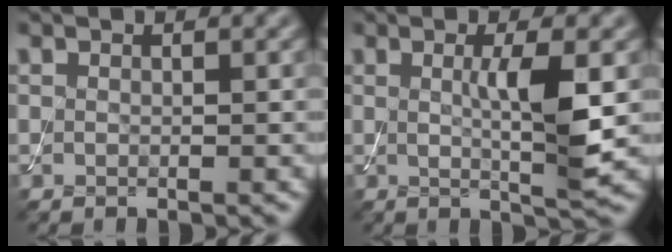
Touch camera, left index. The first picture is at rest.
{"total": 4.3, "force": [0.3, 0.6, 4.3], "torque": [-0.075, -0.007, 0.007]}